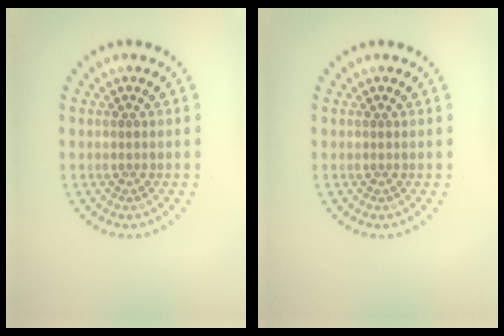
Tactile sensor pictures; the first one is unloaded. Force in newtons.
{"total": 0.0}